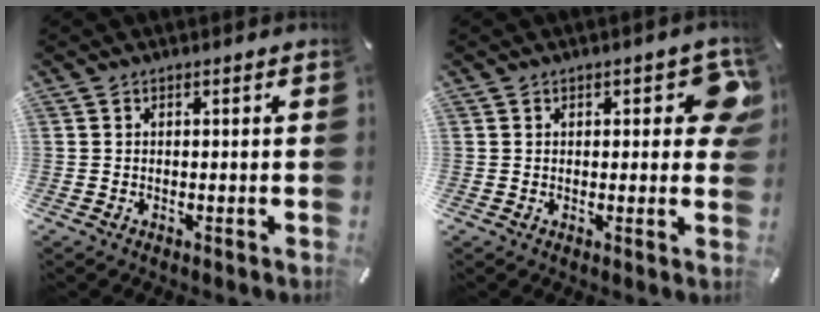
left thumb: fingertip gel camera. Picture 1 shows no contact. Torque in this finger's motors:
{"motor_torque": [0.27, 0.11, 0.24, 0.09, 0.01]}